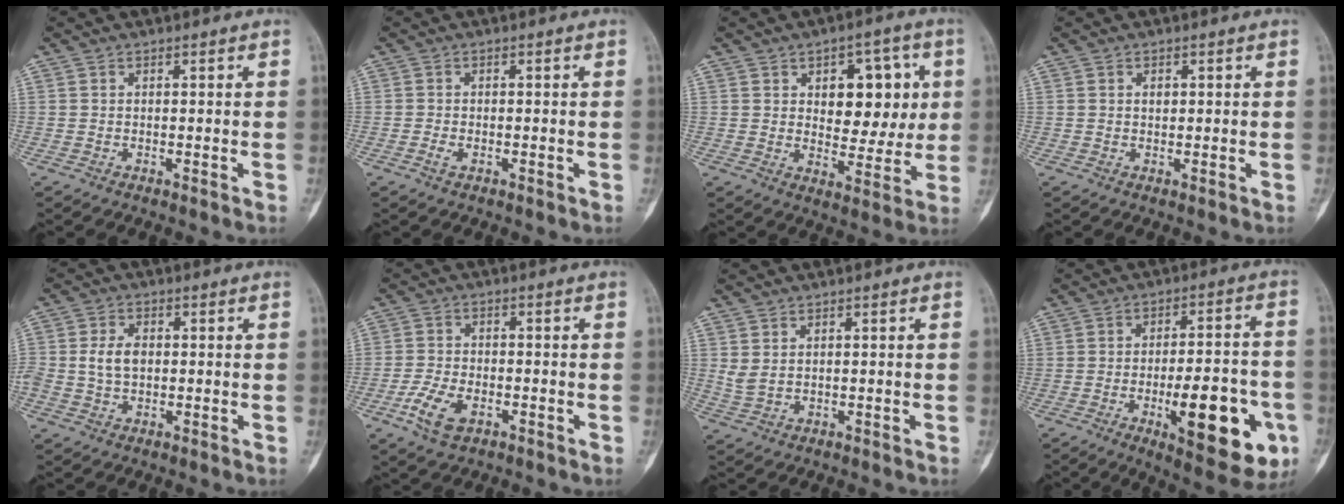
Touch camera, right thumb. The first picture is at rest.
{"total": 1.3, "force": [-0.6, 0.7, 0.9], "torque": [-0.021, 0.000, -0.015]}
{"total": 12.5, "force": [3.0, 7.6, 9.4], "torque": [-0.070, -0.006, 0.044]}
{"total": 1.0, "force": [0.3, 0.7, 0.7], "torque": [-0.006, 0.001, 0.007]}
{"total": 4.7, "force": [0.1, 3.2, 3.4], "torque": [-0.066, 0.010, 0.002]}
{"total": 6.7, "force": [-3.1, 3.6, 4.7], "torque": [-0.097, 0.009, -0.059]}
{"total": 2.4, "force": [0.8, 1.4, 1.9], "torque": [-0.040, 0.000, 0.024]}
{"total": 19.3, "force": [-6.3, 6.8, 17.0], "torque": [-0.198, 0.018, -0.078]}